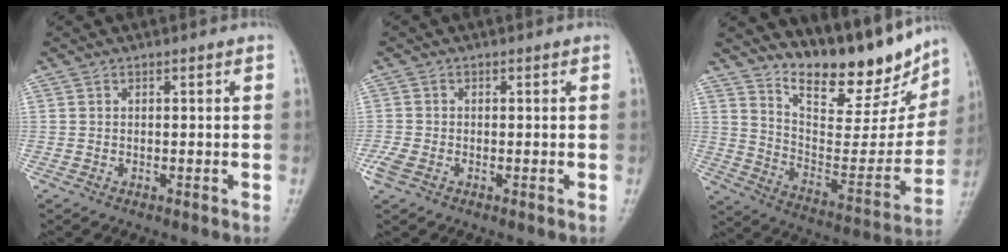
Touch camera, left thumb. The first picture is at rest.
{"total": 3.2, "force": [-1.6, 2.0, 1.9], "torque": [-0.053, -0.001, -0.032]}
{"total": 19.7, "force": [15.4, 6.8, 10.2], "torque": [-0.106, -0.091, 0.245]}